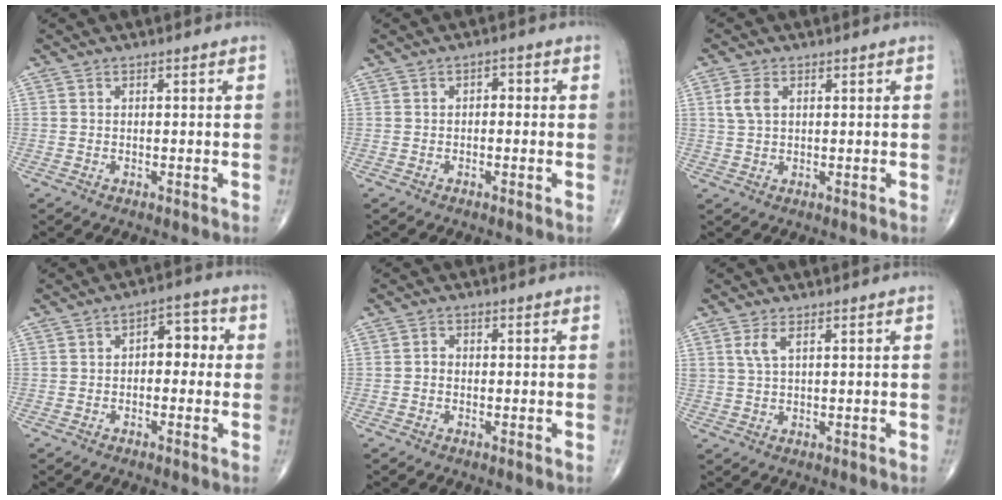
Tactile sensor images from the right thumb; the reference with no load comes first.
{"total": 1.9, "force": [0.0, 1.3, 1.5], "torque": [-0.007, 0.007, -0.009]}
{"total": 3.6, "force": [1.1, 2.2, 2.6], "torque": [-0.057, 0.004, 0.024]}
{"total": 5.9, "force": [0.2, 3.7, 4.6], "torque": [-0.028, 0.025, -0.008]}
{"total": 1.1, "force": [-0.3, 0.9, 0.6], "torque": [-0.002, 0.005, -0.009]}
{"total": 2.6, "force": [1.3, 0.9, 2.1], "torque": [-0.049, -0.001, 0.033]}